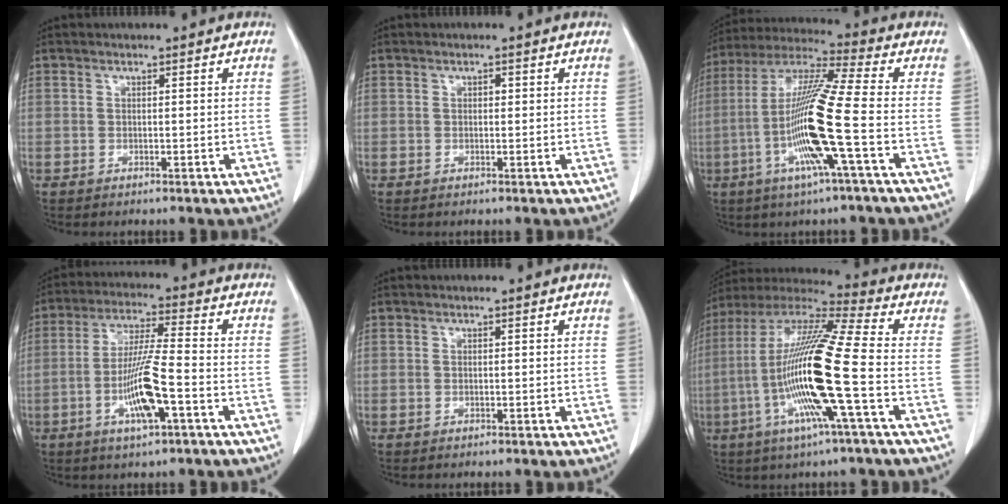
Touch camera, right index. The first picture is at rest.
{"total": 0.6, "force": [0.1, 0.4, 0.4], "torque": [-0.007, 0.001, 0.002]}
{"total": 15.4, "force": [-4.0, -0.9, 14.9], "torque": [-0.301, -0.008, -0.088]}
{"total": 10.1, "force": [-3.3, 0.6, 9.5], "torque": [-0.187, -0.006, -0.064]}
{"total": 0.0}
{"total": 19.1, "force": [-4.2, -0.3, 18.7], "torque": [-0.377, -0.010, -0.094]}